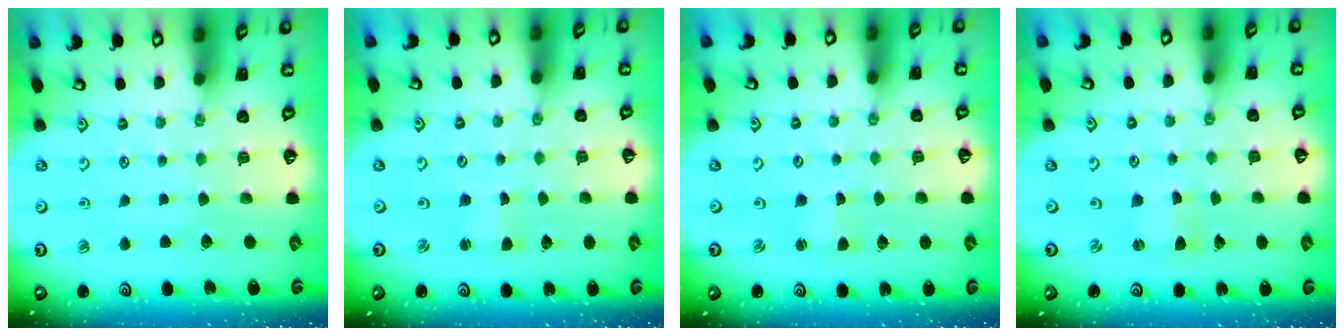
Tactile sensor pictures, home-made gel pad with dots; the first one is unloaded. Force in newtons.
{"total": 1.0, "press": 1.0, "slide": 0.0}
{"total": 1.4, "press": 1.3, "slide": 0.2}
{"total": 0.0}